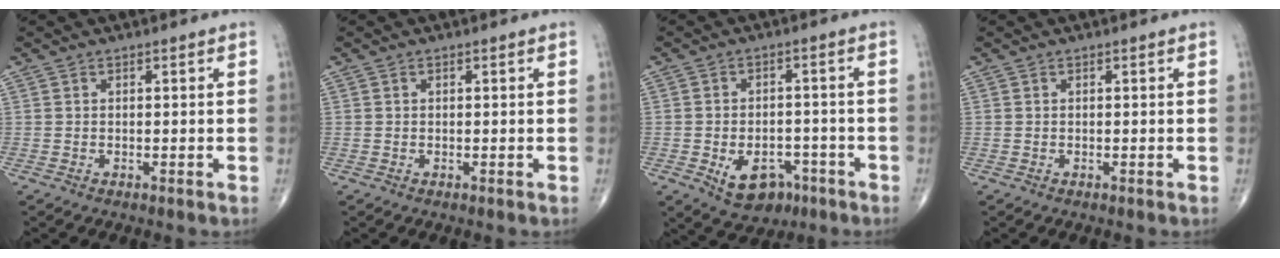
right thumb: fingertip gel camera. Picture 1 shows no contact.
{"total": 0.0}
{"total": 8.8, "force": [-4.0, 6.0, 5.1], "torque": [-0.059, 0.024, -0.047]}
{"total": 0.0}